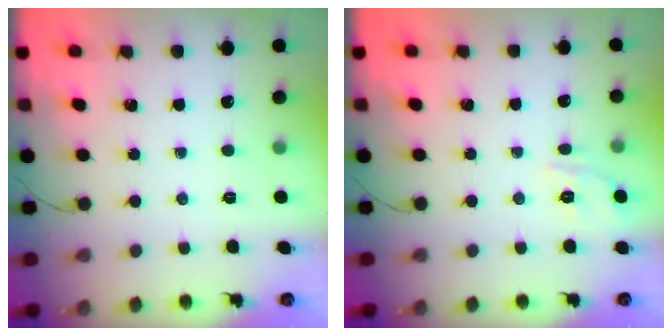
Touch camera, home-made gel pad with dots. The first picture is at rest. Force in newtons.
{"total": 9.7, "press": 9.6, "slide": 1.6}